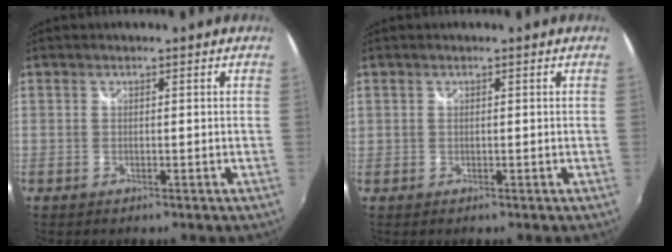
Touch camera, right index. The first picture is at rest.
{"total": 0.6, "force": [0.1, 0.6, 0.2], "torque": [-0.004, -0.001, 0.002]}